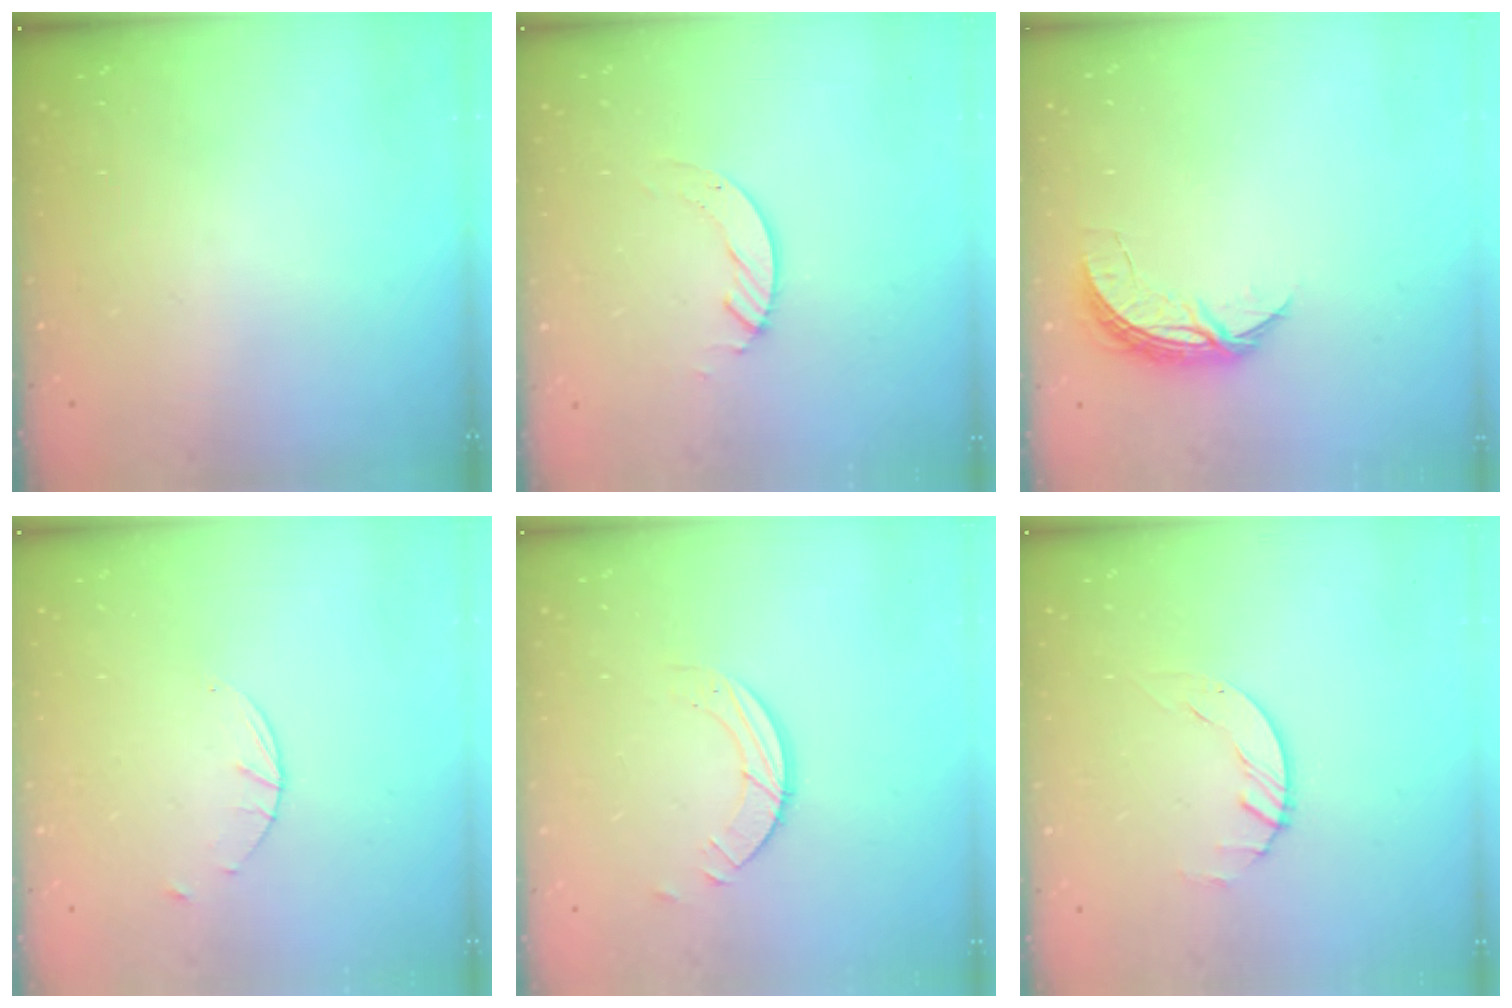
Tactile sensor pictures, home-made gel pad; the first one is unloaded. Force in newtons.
{"total": 3.5, "press": 3.5, "slide": 0.4}
{"total": 6.5, "press": 6.5, "slide": 0.5}
{"total": 1.7, "press": 1.7, "slide": 0.3}
{"total": 4.0, "press": 4.0, "slide": 0.4}
{"total": 1.5, "press": 1.5, "slide": 0.2}